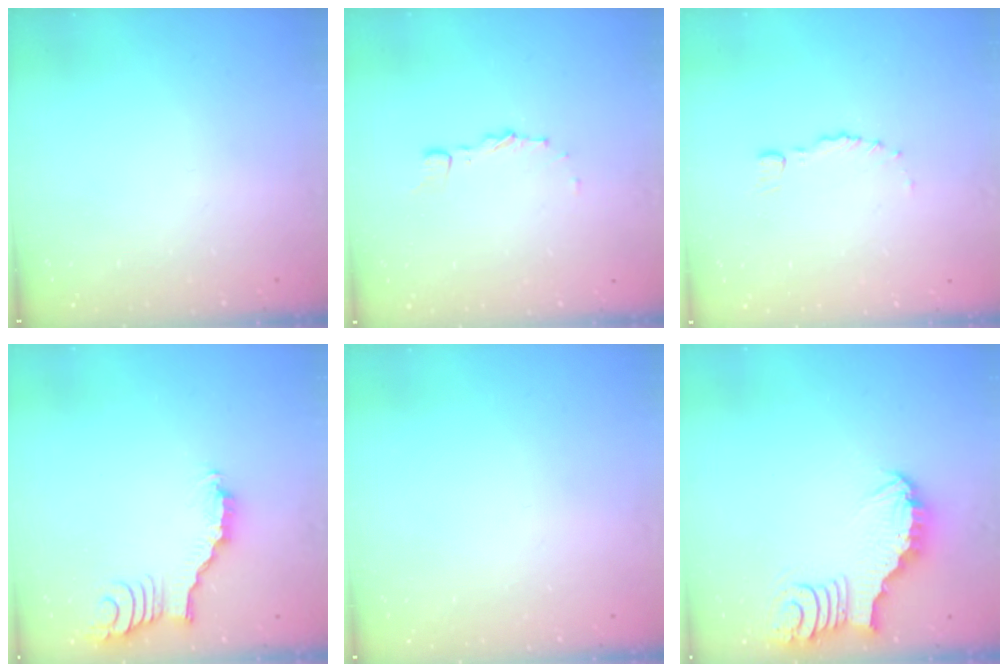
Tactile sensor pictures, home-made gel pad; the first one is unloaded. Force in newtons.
{"total": 4.0, "press": 3.9, "slide": 0.5}
{"total": 0.0}
{"total": 2.7, "press": 2.7, "slide": 0.3}
{"total": 0.0}
{"total": 3.4, "press": 3.4, "slide": 0.2}